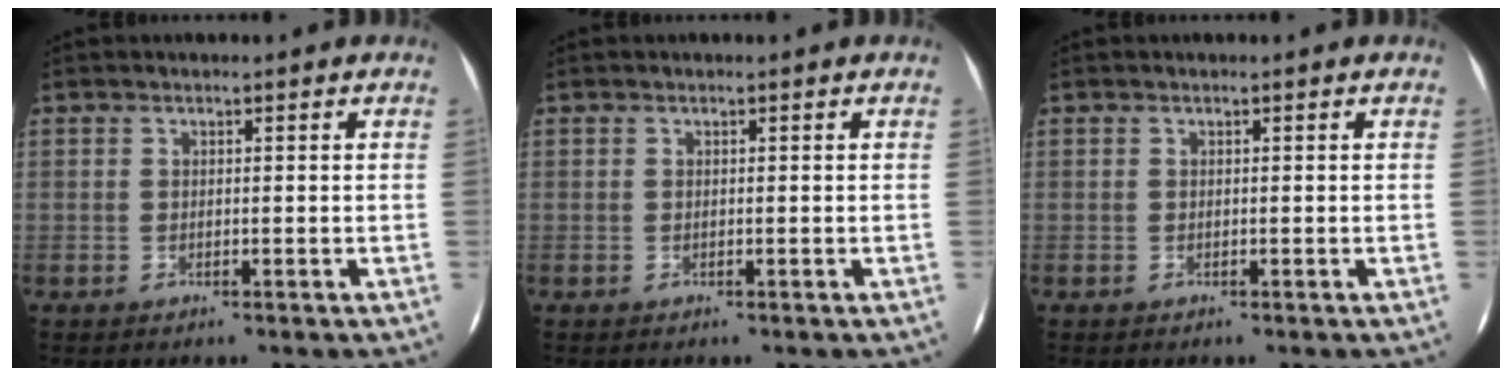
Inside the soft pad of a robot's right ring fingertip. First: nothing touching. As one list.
[{"total": 0.0}, {"total": 0.0}]